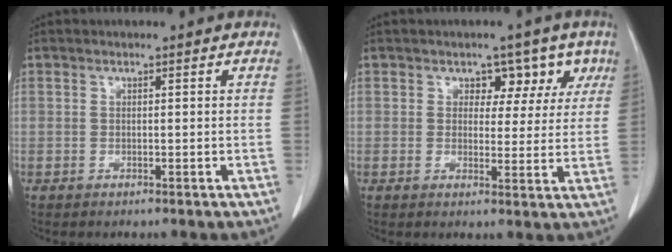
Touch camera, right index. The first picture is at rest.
{"total": 5.4, "force": [2.9, 3.9, 2.3], "torque": [-0.005, 0.012, 0.034]}